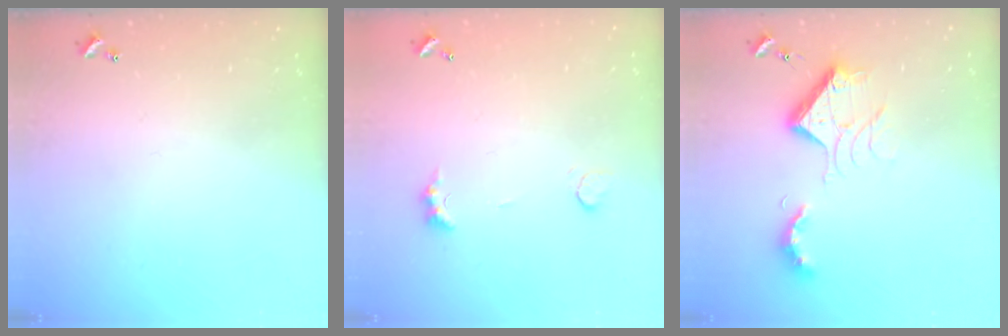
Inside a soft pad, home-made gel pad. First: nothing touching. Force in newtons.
{"total": 3.3, "press": 3.2, "slide": 0.9}
{"total": 13.7, "press": 13.6, "slide": 1.5}